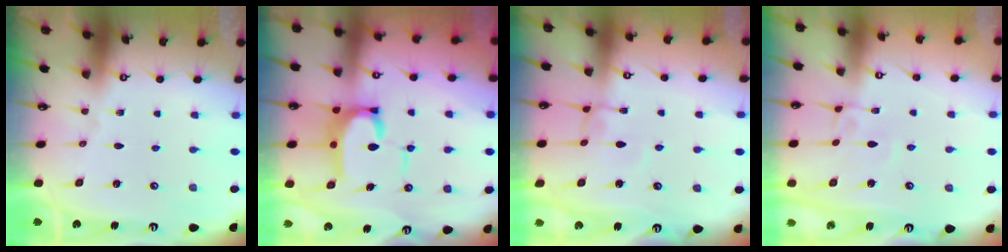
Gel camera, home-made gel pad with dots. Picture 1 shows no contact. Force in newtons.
{"total": 8.6, "press": 8.5, "slide": 1.4}
{"total": 1.4, "press": 1.4, "slide": 0.4}
{"total": 3.5, "press": 3.5, "slide": 0.1}